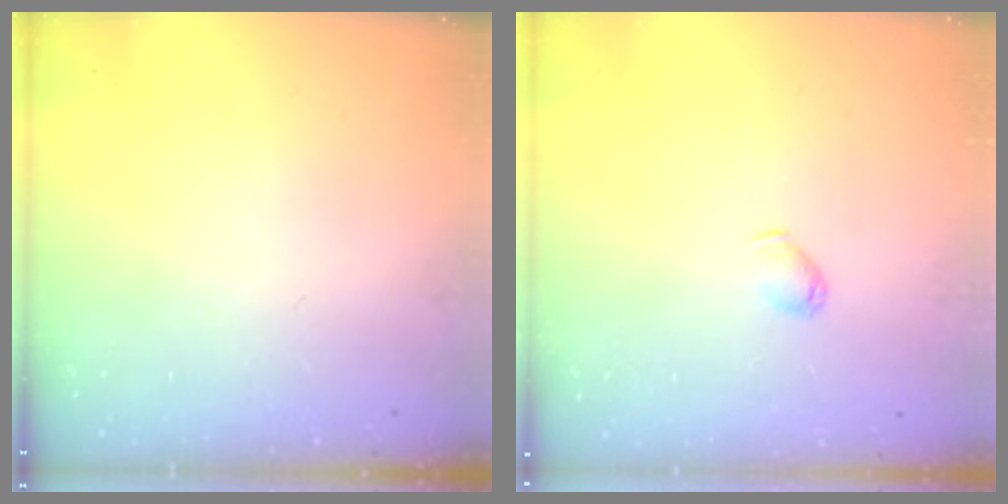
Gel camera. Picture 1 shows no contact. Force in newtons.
{"total": 3.1, "press": 3.0, "slide": 0.6}